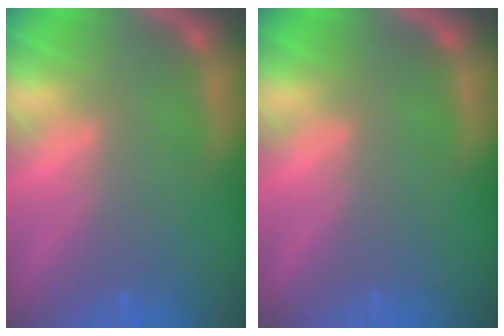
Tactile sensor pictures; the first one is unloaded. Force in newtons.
{"total": 0.0}